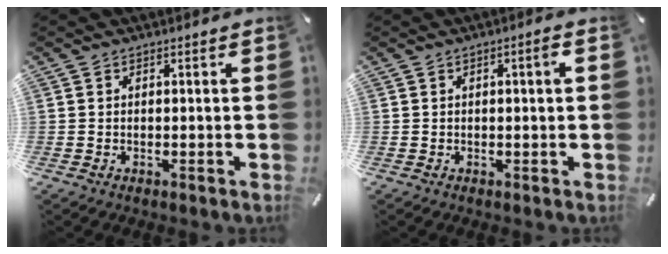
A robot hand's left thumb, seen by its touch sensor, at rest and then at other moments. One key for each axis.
{"total": 2.1, "fx": 0.2, "fy": 0.3, "fz": 2.1, "tx": -0.038, "ty": 0.003, "tz": 0.002}